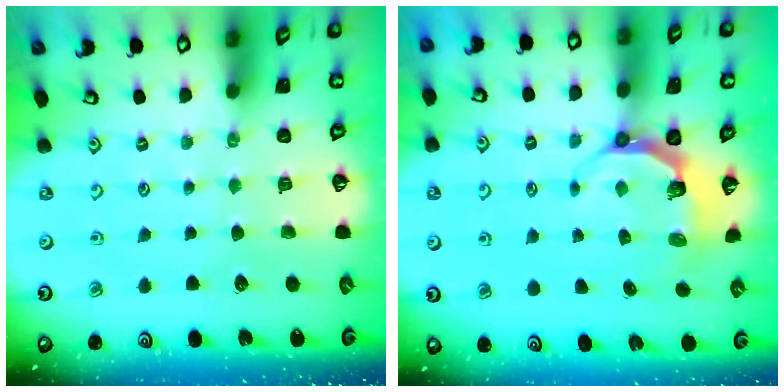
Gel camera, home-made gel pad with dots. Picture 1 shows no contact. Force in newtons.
{"total": 5.6, "press": 4.5, "slide": 3.3}